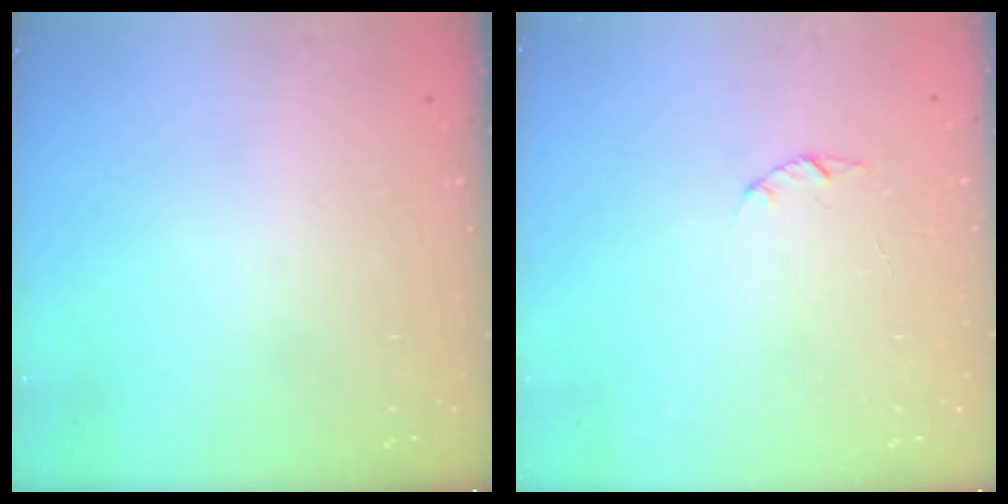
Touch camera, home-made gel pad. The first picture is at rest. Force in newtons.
{"total": 1.4, "press": 1.4, "slide": 0.3}